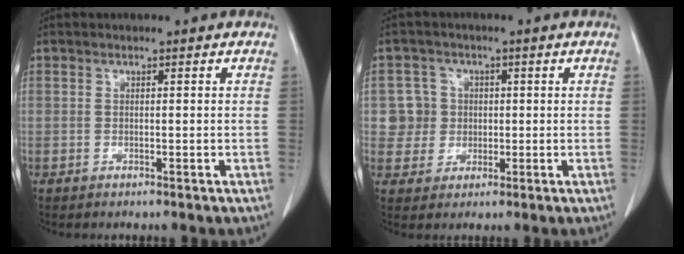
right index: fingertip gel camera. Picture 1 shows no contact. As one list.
[{"total": 4.7, "force": [0.5, 4.7, -0.1], "torque": [0.012, 0.015, 0.014]}]